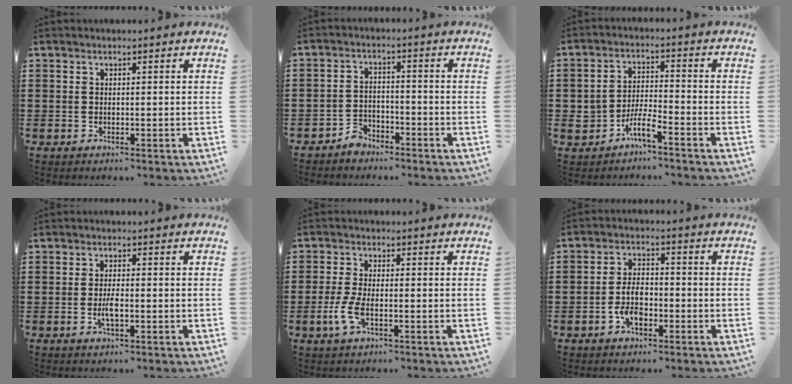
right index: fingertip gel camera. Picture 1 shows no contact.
{"total": 3.3, "force": [-2.9, 1.4, 0.4], "torque": [-0.012, 0.012, -0.059]}
{"total": 4.5, "force": [-3.1, 1.3, 3.0], "torque": [-0.074, 0.002, -0.064]}
{"total": 2.8, "force": [-0.8, 0.9, 2.6], "torque": [-0.054, 0.000, -0.016]}
{"total": 4.0, "force": [-1.5, 1.3, 3.5], "torque": [-0.088, -0.009, -0.032]}
{"total": 5.3, "force": [-2.0, 2.5, 4.2], "torque": [-0.093, -0.001, -0.040]}